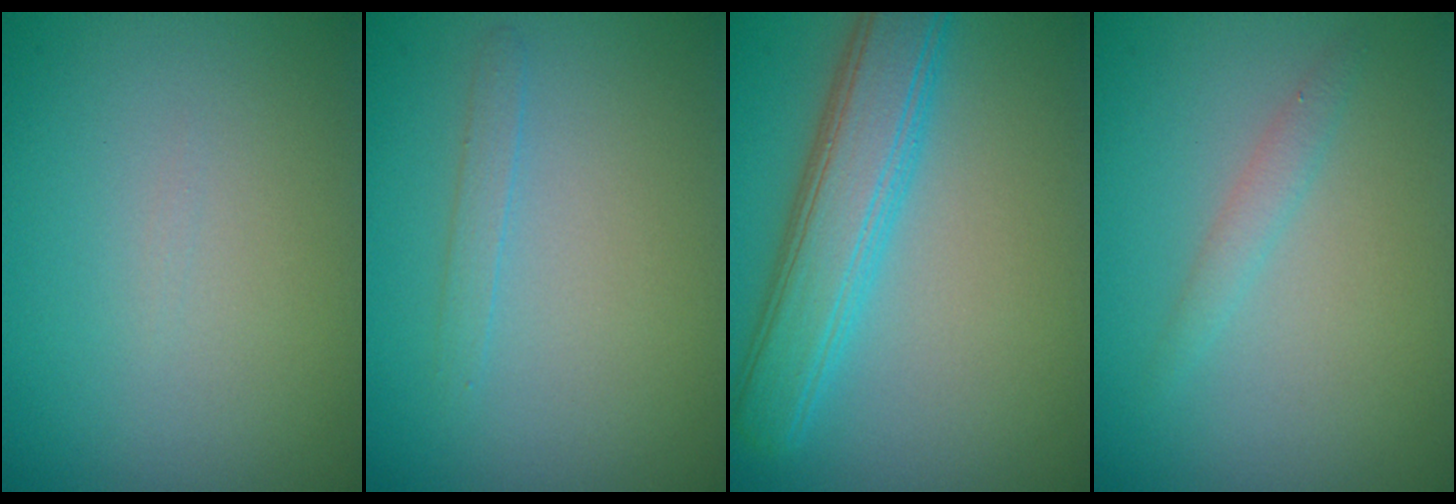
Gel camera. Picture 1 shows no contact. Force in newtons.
{"total": 1.0, "press": 1.0, "slide": 0.0}
{"total": 5.8, "press": 5.8, "slide": 0.3}
{"total": 1.2, "press": 1.2, "slide": 0.1}